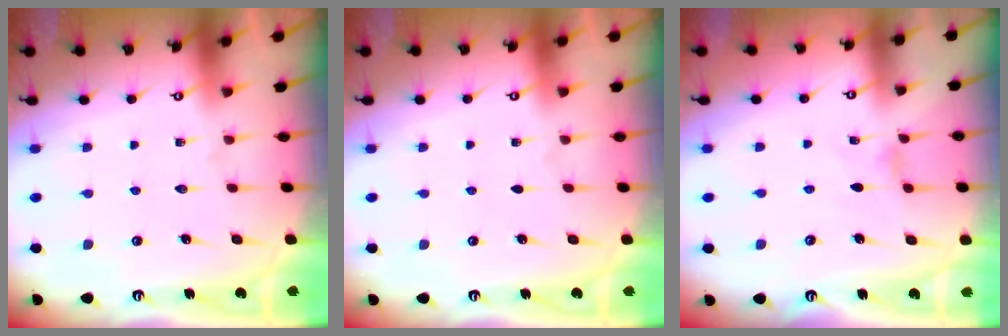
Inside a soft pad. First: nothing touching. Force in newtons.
{"total": 0.0}
{"total": 0.0}